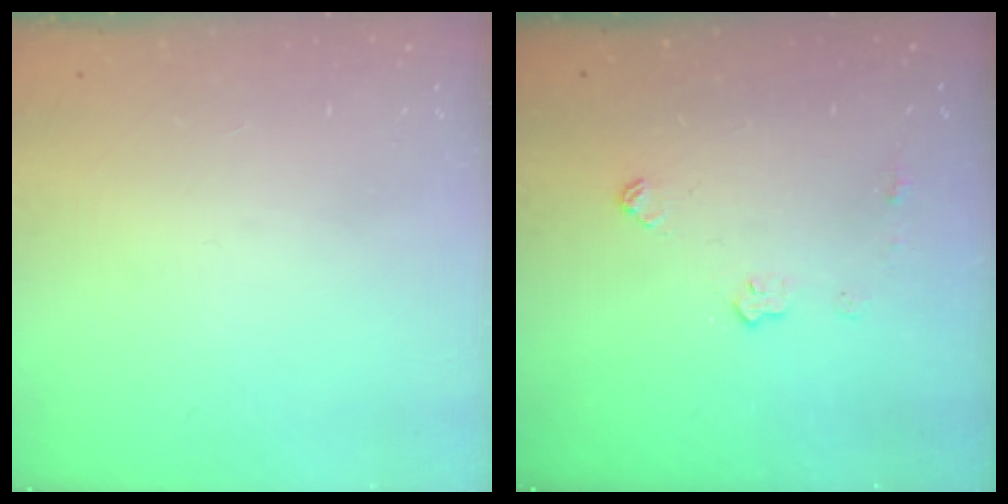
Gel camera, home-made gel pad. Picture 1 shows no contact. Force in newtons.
{"total": 6.4, "press": 6.4, "slide": 0.2}